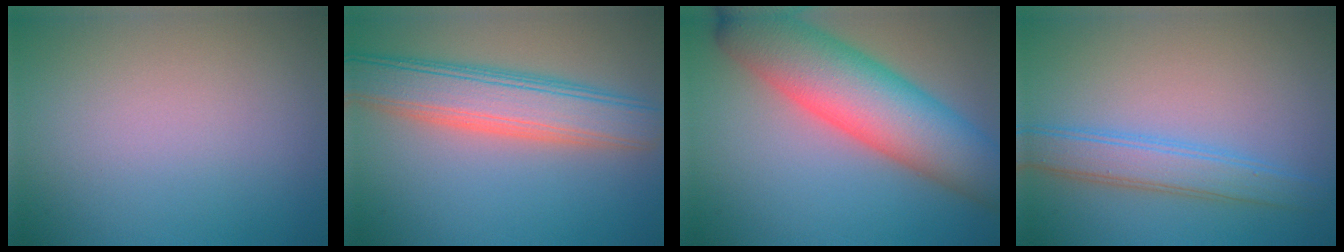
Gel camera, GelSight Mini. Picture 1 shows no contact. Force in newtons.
{"total": 7.3, "press": 7.2, "slide": 0.7}
{"total": 11.2, "press": 11.2, "slide": 0.3}
{"total": 3.8, "press": 3.8, "slide": 0.1}